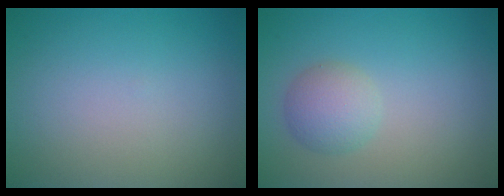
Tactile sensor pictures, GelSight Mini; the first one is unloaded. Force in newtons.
{"total": 2.7, "press": 2.7, "slide": 0.1}